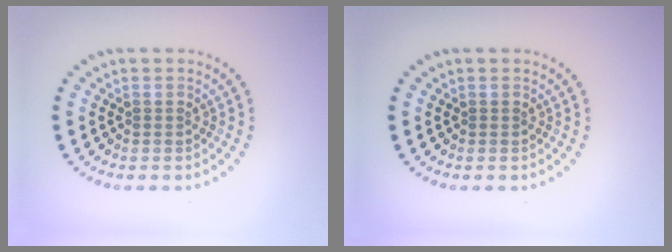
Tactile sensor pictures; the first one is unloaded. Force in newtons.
{"total": 0.0}